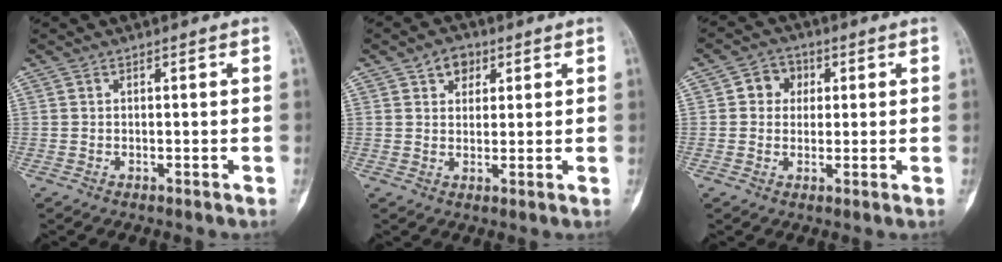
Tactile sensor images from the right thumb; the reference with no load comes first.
{"total": 4.4, "force": [2.2, 3.2, 2.0], "torque": [-0.008, -0.006, 0.033]}
{"total": 4.8, "force": [1.1, 4.3, 2.0], "torque": [0.000, 0.006, 0.010]}